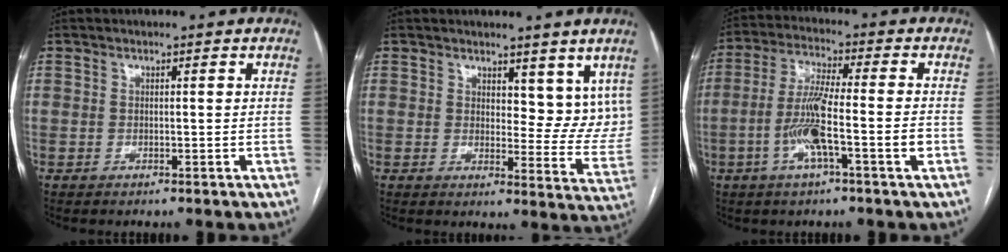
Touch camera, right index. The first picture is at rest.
{"total": 8.7, "force": [6.1, 4.1, 4.6], "torque": [-0.040, -0.022, 0.078]}
{"total": 9.7, "force": [-2.9, 0.4, 9.3], "torque": [-0.179, 0.003, -0.059]}